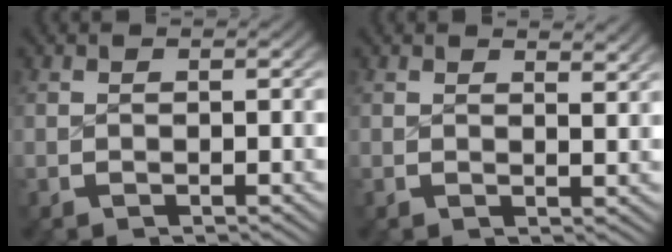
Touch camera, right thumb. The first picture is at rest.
{"total": 1.7, "force": [1.4, 0.2, 0.8], "torque": [-0.005, -0.004, 0.021]}